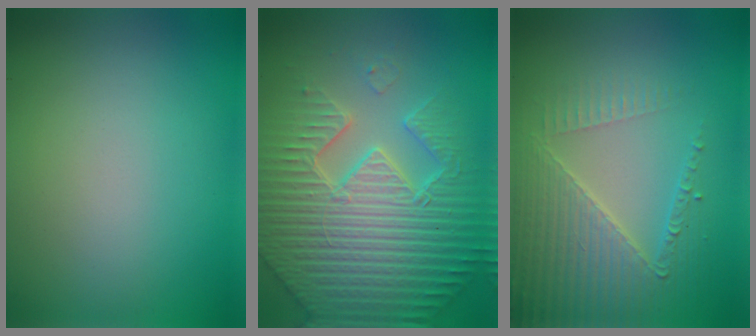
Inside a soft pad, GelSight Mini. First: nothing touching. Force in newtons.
{"total": 7.5, "press": 7.2, "slide": 1.8}
{"total": 4.3, "press": 4.1, "slide": 1.3}